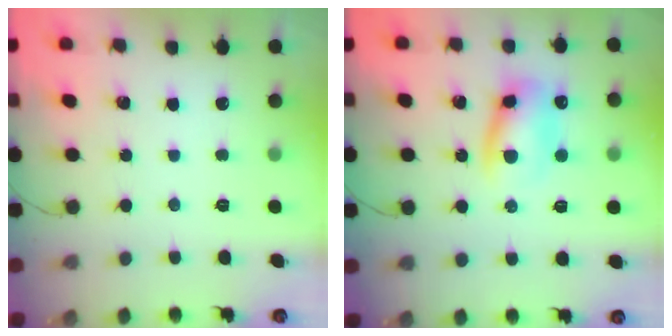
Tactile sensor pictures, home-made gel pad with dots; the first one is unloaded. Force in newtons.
{"total": 11.3, "press": 11.1, "slide": 2.1}